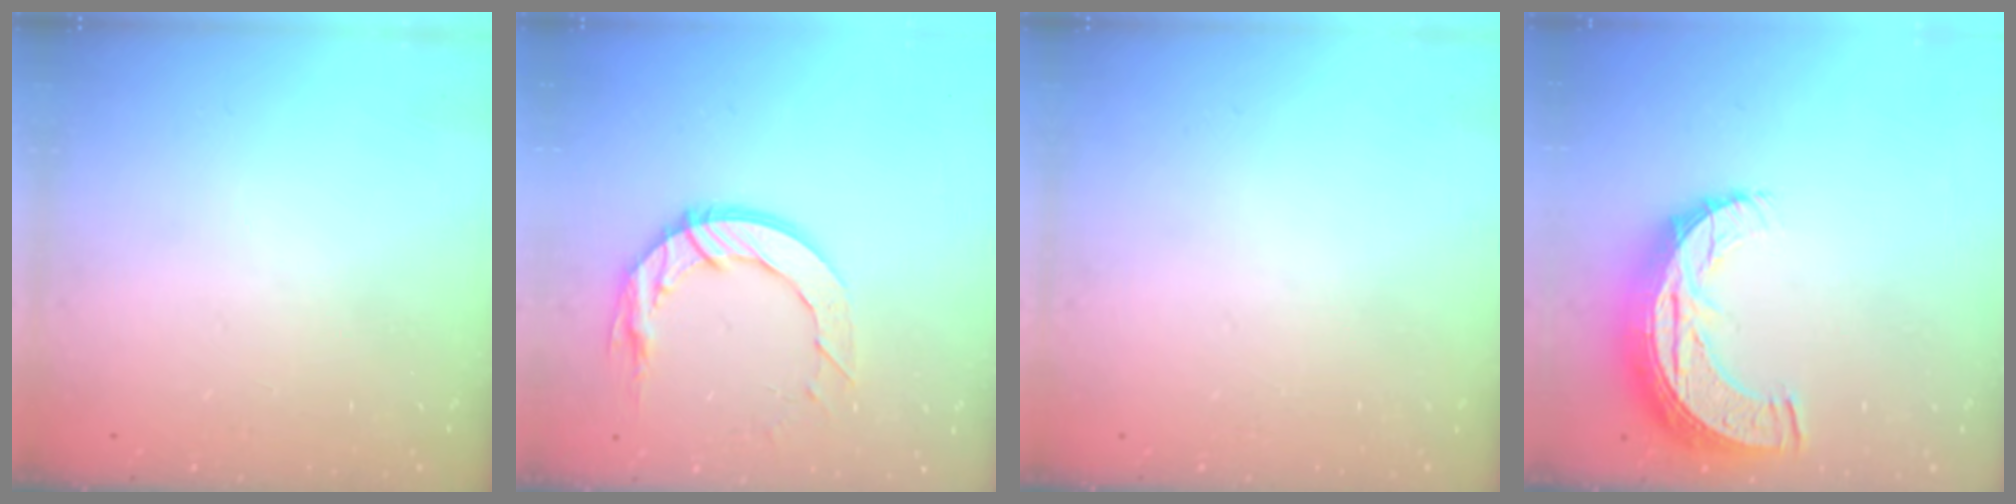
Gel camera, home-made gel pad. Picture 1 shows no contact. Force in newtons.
{"total": 12.1, "press": 12.1, "slide": 0.8}
{"total": 0.0}
{"total": 11.6, "press": 11.6, "slide": 0.7}